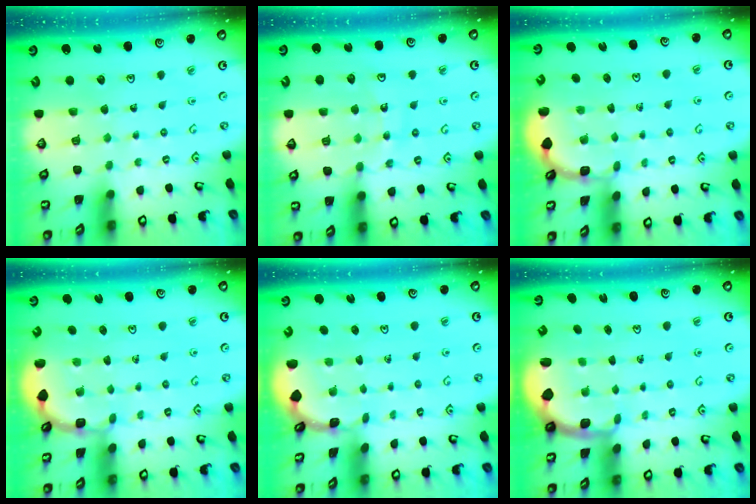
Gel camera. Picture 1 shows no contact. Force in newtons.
{"total": 12.2, "press": 11.7, "slide": 3.6}
{"total": 2.0, "press": 2.0, "slide": 0.1}
{"total": 1.9, "press": 1.9, "slide": 0.3}
{"total": 0.7, "press": 0.6, "slide": 0.1}
{"total": 1.0, "press": 0.9, "slide": 0.2}